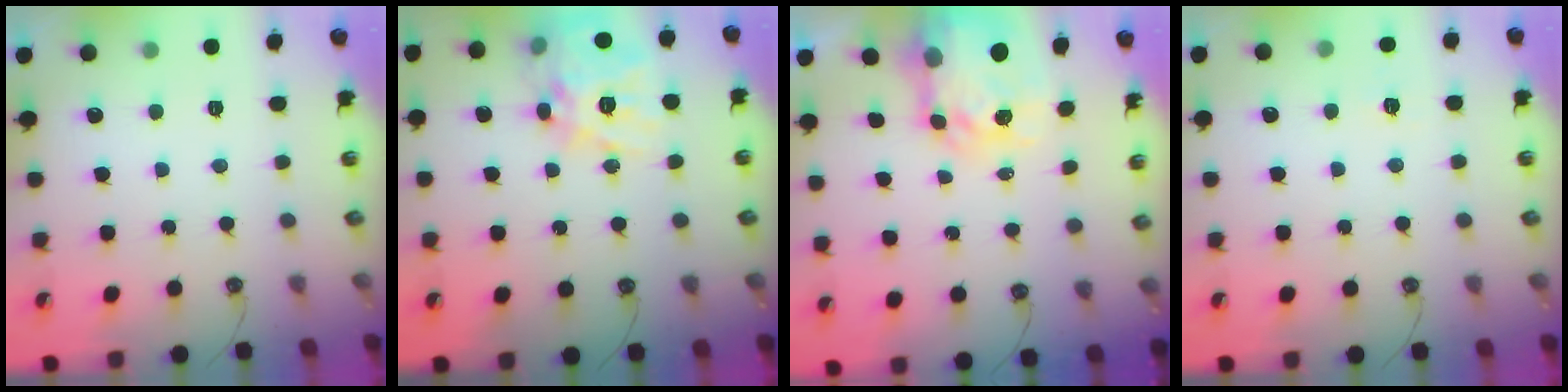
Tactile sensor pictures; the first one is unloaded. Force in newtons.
{"total": 20.2, "press": 20.0, "slide": 2.8}
{"total": 6.4, "press": 6.4, "slide": 0.6}
{"total": 3.9, "press": 3.8, "slide": 0.5}